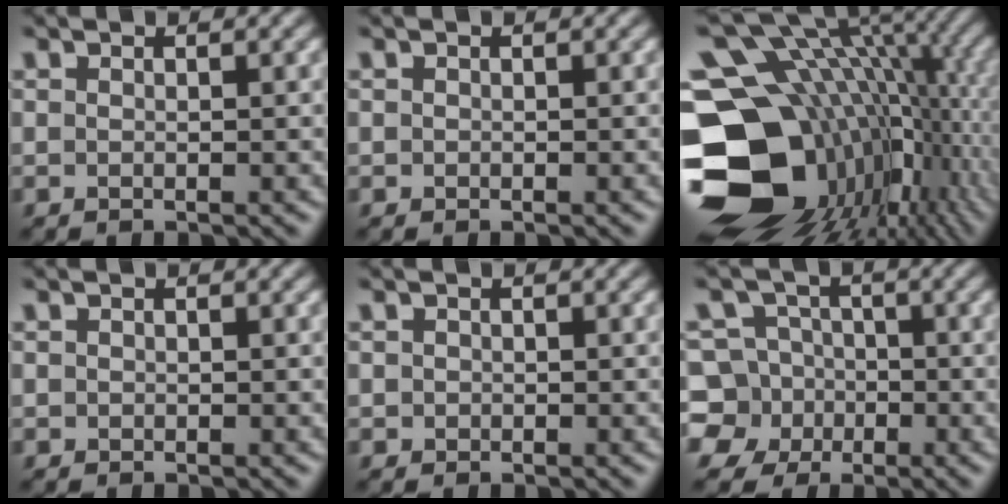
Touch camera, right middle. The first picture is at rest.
{"total": 0.0}
{"total": 21.3, "force": [-3.9, 16.1, 13.4], "torque": [-0.262, -0.022, -0.036]}
{"total": 0.0}
{"total": 0.6, "force": [-0.1, 0.5, 0.0], "torque": [0.000, -0.004, 0.001]}
{"total": 7.8, "force": [-2.8, 7.1, 1.5], "torque": [-0.025, 0.015, -0.082]}